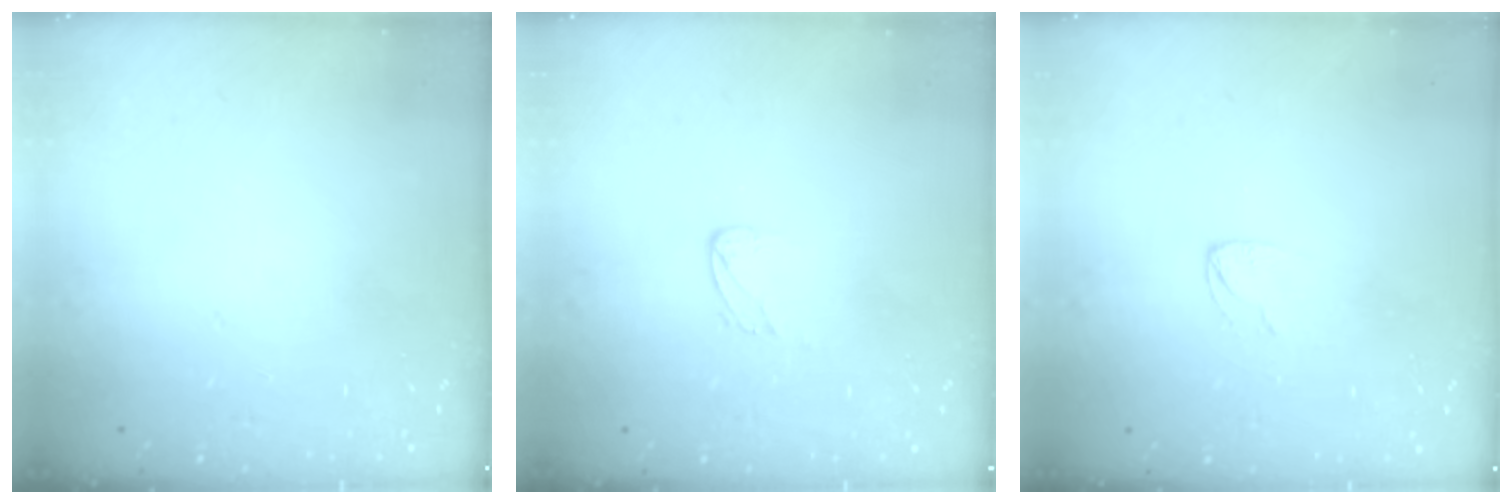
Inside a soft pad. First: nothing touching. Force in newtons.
{"total": 2.4, "press": 2.4, "slide": 0.1}
{"total": 3.8, "press": 3.7, "slide": 0.4}